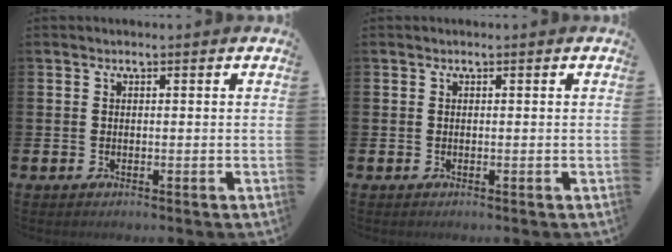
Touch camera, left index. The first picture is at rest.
{"total": 0.0}